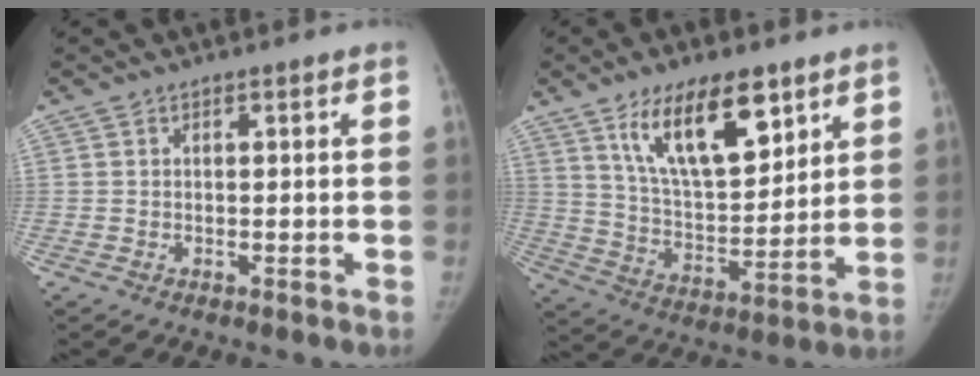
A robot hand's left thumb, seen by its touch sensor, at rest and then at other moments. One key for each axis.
{"total": 16.5, "fx": 9.4, "fy": 6.9, "fz": 11.7, "tx": -0.159, "ty": -0.049, "tz": 0.175}